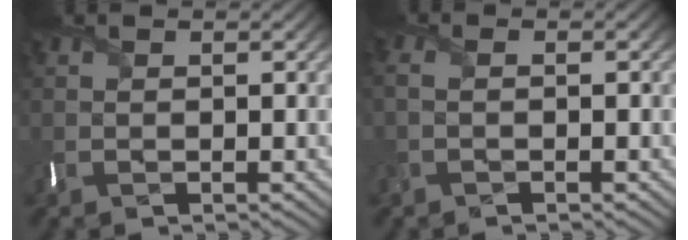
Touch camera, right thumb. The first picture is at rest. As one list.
[{"total": 1.4, "force": [-0.3, 0.4, 1.3], "torque": [-0.029, -0.001, -0.012]}]